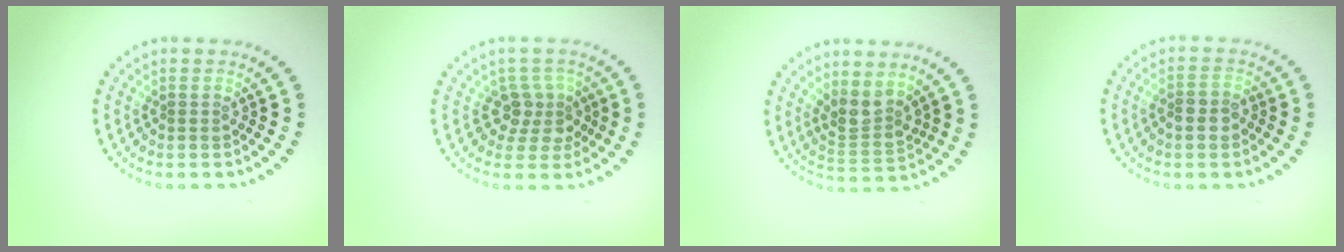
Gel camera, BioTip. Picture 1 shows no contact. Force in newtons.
{"total": 2.8, "press": 2.3, "slide": 1.7}
{"total": 2.7, "press": 2.1, "slide": 1.7}
{"total": 2.1, "press": 2.0, "slide": 0.8}